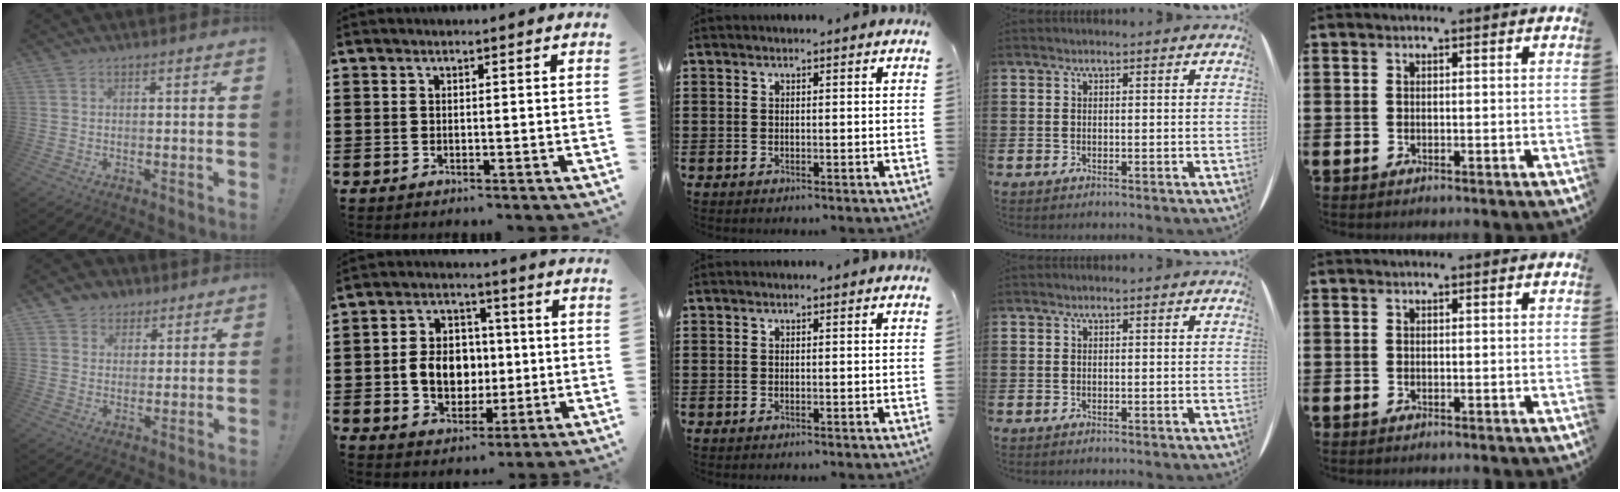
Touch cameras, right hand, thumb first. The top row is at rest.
{"thumb": {"total": 5.3, "force": [2.7, 4.5, 0.6], "torque": [0.004, -0.020, 0.051]}, "index": {"total": 7.6, "force": [-0.4, 6.1, 4.5], "torque": [-0.090, 0.010, -0.010]}}